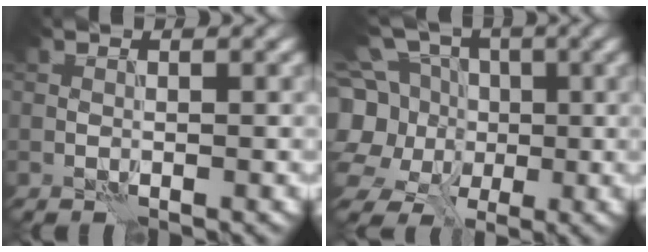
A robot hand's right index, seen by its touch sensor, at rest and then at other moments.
{"total": 12.0, "force": [1.2, 10.4, 5.9], "torque": [-0.146, 0.025, -0.011]}